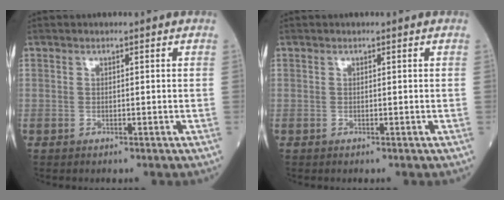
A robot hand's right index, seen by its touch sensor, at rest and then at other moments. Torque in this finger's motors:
{"motor_torque": [0.00, 0.00, 0.00, 0.00]}